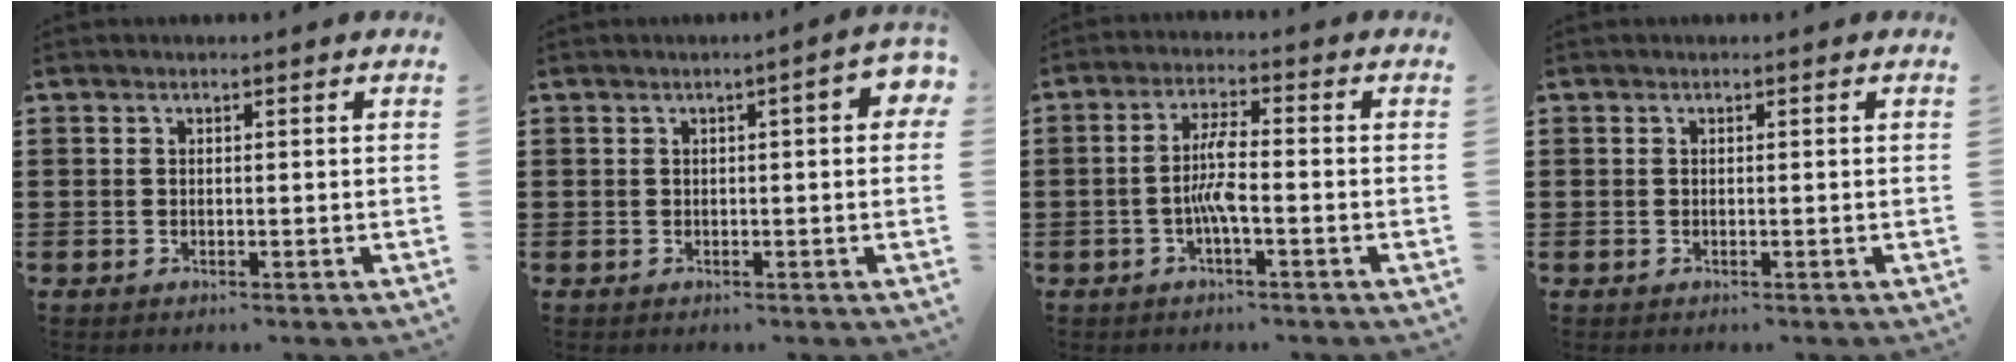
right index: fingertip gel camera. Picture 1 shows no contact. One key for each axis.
{"total": 2.8, "fx": 0.1, "fy": 0.5, "fz": 2.7, "tx": -0.041, "ty": 0.002, "tz": -0.001}
{"total": 5.3, "fx": -1.3, "fy": 1.1, "fz": 5.0, "tx": -0.103, "ty": 0.002, "tz": -0.030}
{"total": 0.0}